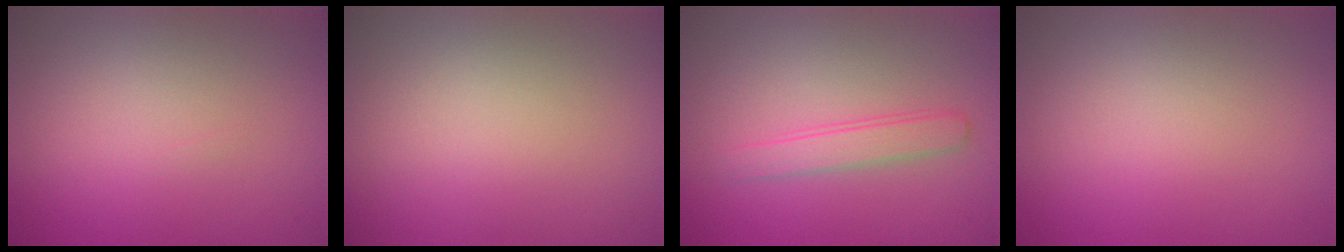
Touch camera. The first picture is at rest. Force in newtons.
{"total": 0.0}
{"total": 2.0, "press": 2.0, "slide": 0.0}
{"total": 0.0}